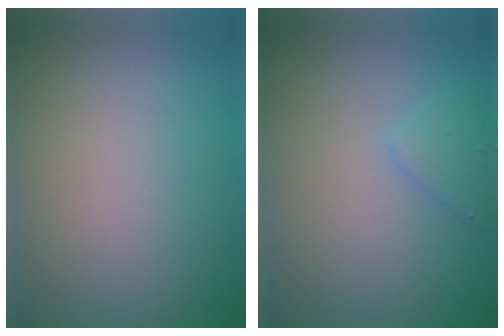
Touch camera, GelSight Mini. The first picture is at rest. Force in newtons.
{"total": 1.4, "press": 1.4, "slide": 0.1}